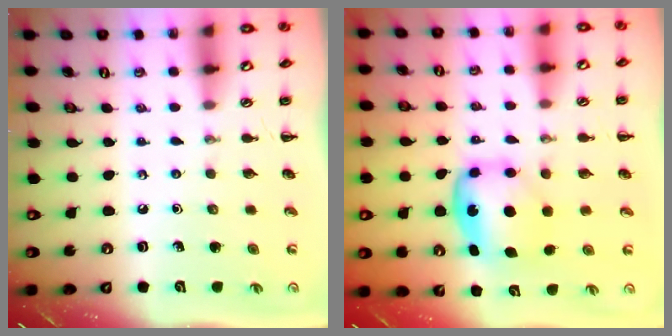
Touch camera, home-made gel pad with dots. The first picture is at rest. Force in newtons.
{"total": 6.4, "press": 6.1, "slide": 1.8}